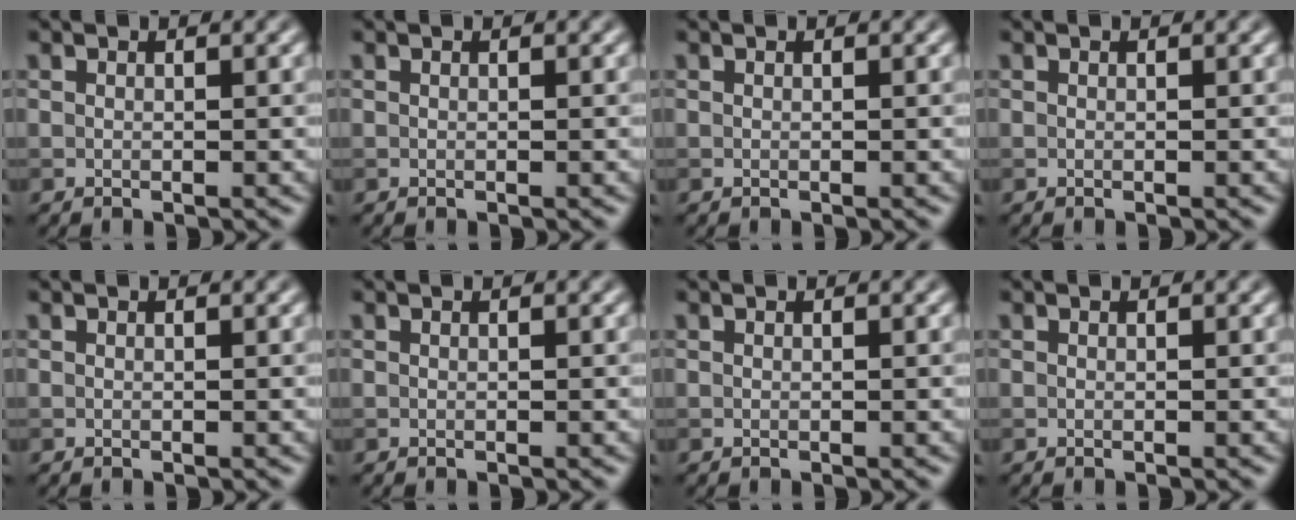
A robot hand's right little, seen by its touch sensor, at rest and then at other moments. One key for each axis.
{"total": 0.0}
{"total": 0.0}
{"total": 0.0}
{"total": 0.0}
{"total": 0.0}
{"total": 0.0}
{"total": 0.0}